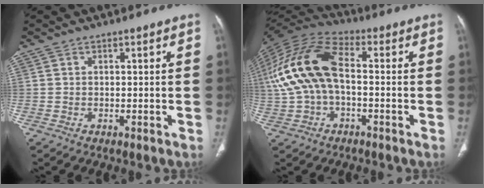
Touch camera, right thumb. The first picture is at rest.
{"total": 17.6, "force": [0.2, 9.9, 14.6], "torque": [-0.315, 0.037, 0.000]}